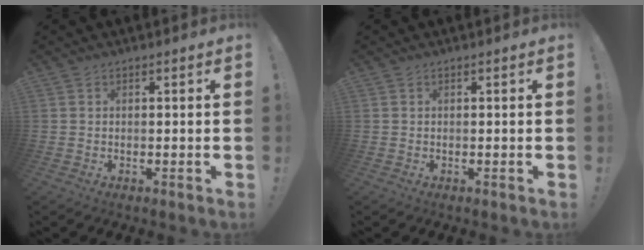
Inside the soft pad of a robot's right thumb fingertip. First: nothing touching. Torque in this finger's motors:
{"motor_torque": [0.00, 0.00, -0.03, 0.04, 0.02]}